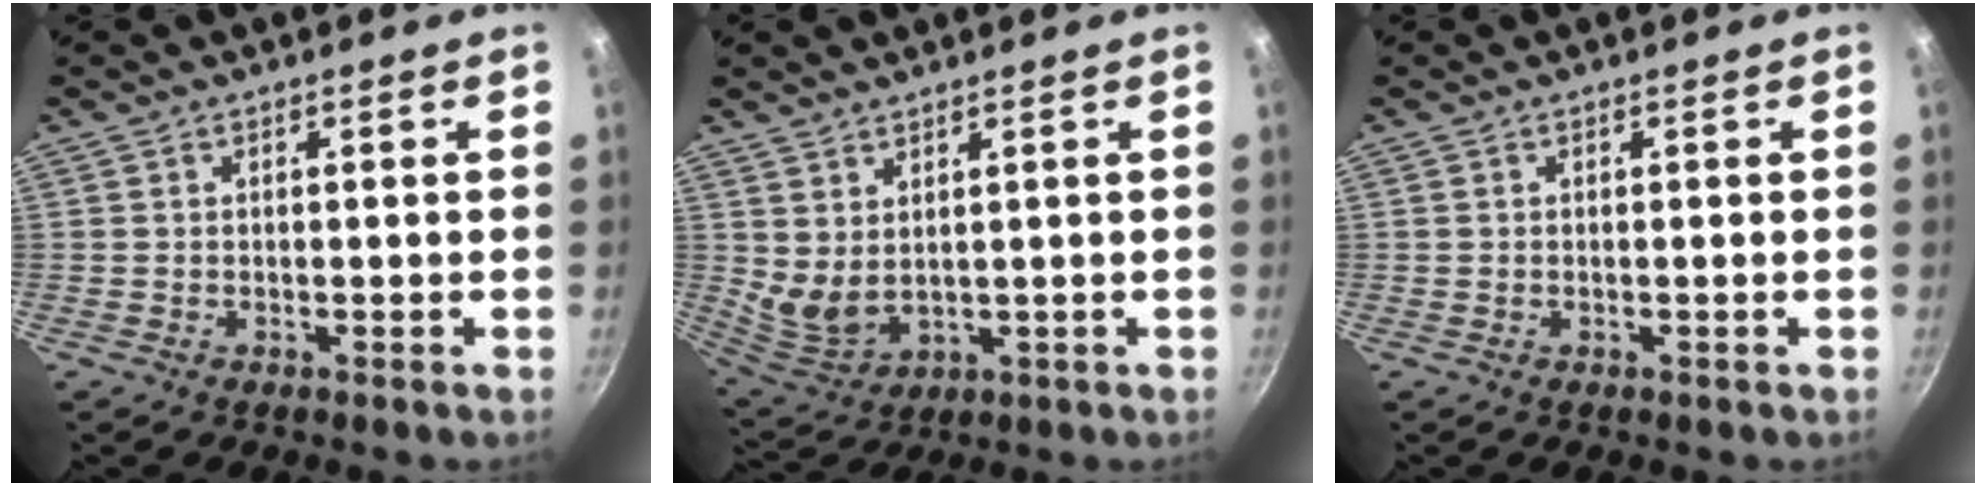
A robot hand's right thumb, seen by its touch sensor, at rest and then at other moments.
{"total": 6.5, "force": [2.2, 3.5, 5.1], "torque": [-0.099, -0.019, 0.064]}
{"total": 0.0}